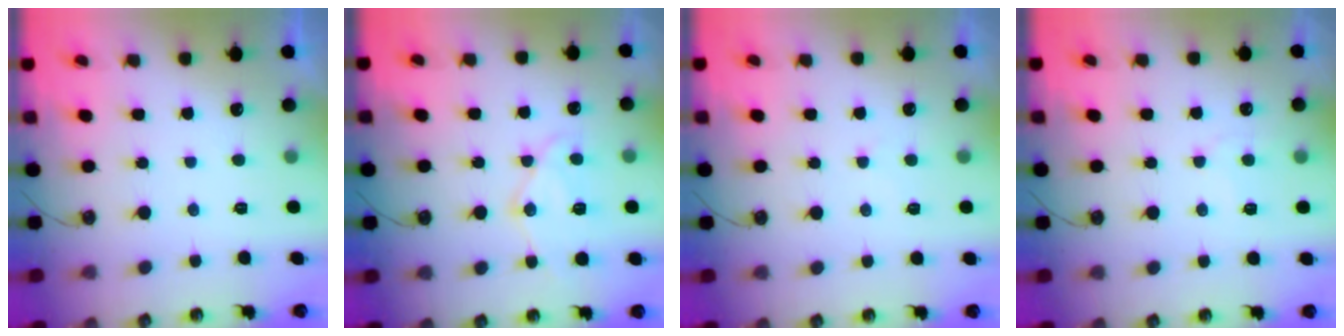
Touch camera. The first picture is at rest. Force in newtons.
{"total": 13.9, "press": 13.8, "slide": 1.4}
{"total": 4.8, "press": 4.7, "slide": 0.6}
{"total": 5.6, "press": 5.5, "slide": 0.7}